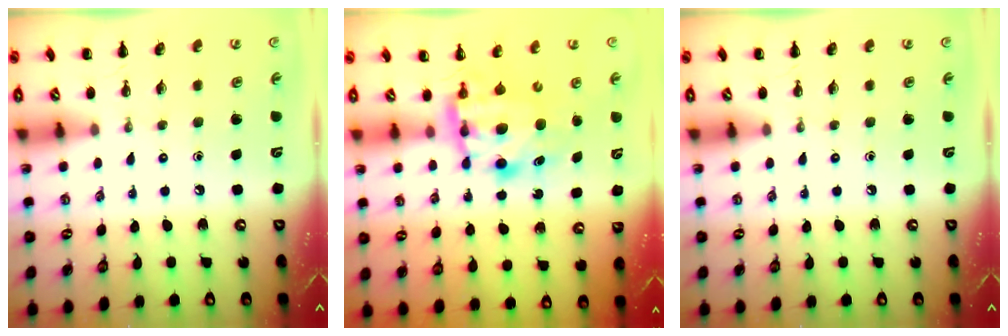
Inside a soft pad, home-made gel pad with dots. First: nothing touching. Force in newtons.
{"total": 6.5, "press": 6.4, "slide": 0.9}
{"total": 0.0}